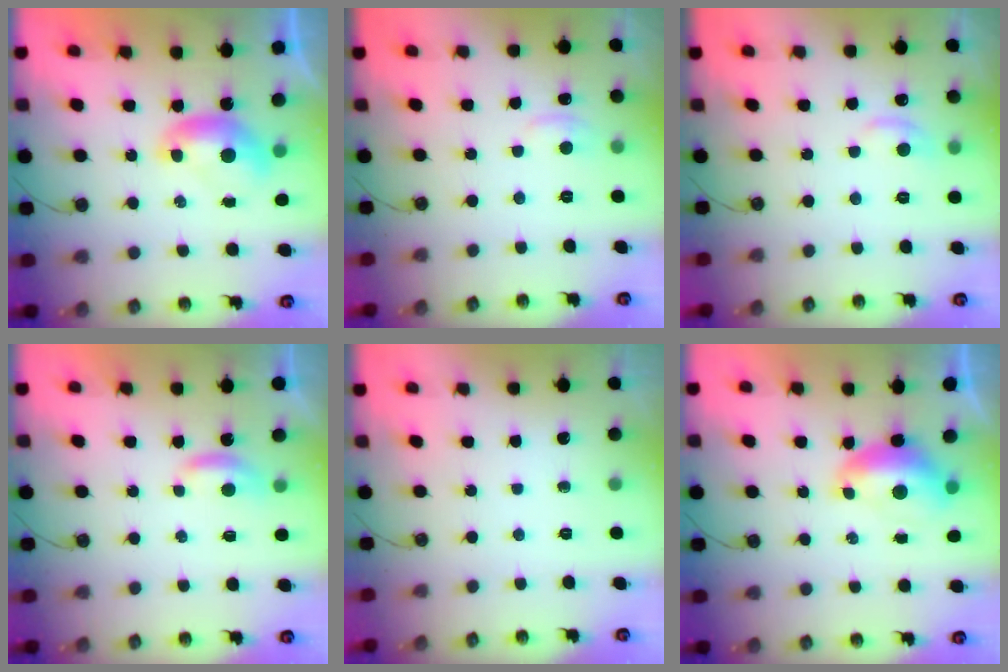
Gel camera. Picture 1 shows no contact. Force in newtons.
{"total": 1.4, "press": 1.1, "slide": 0.8}
{"total": 1.8, "press": 1.5, "slide": 1.0}
{"total": 2.0, "press": 2.0, "slide": 0.4}
{"total": 0.0}
{"total": 1.8, "press": 1.7, "slide": 0.6}